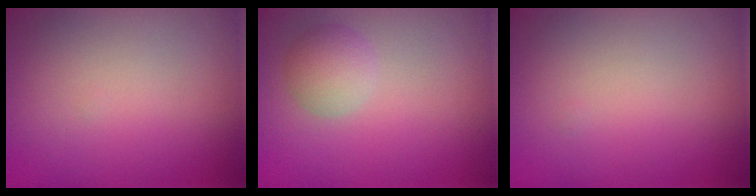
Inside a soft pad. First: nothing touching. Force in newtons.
{"total": 1.9, "press": 1.9, "slide": 0.1}
{"total": 0.0}